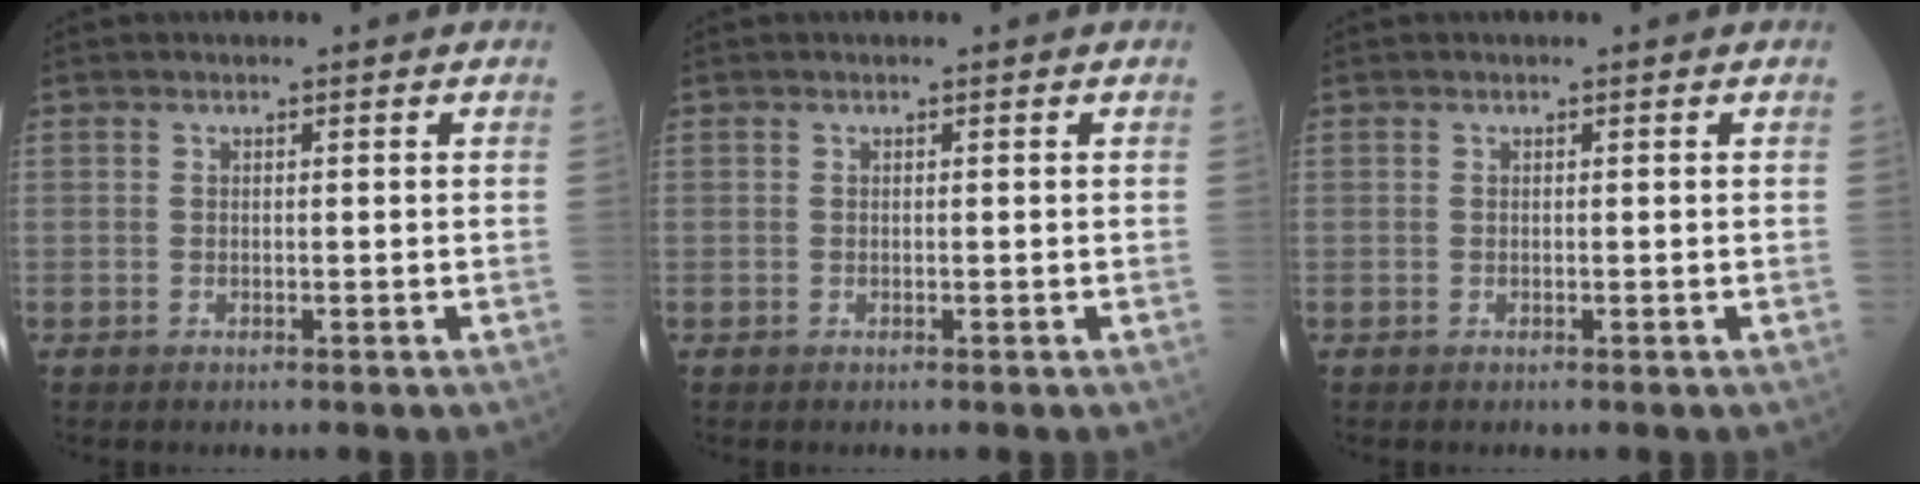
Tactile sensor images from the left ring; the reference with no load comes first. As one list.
[{"total": 0.0}, {"total": 0.0}]